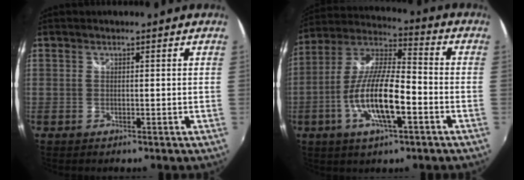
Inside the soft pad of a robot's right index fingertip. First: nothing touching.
{"total": 15.1, "force": [-5.0, 4.0, 13.7], "torque": [-0.275, -0.003, -0.097]}